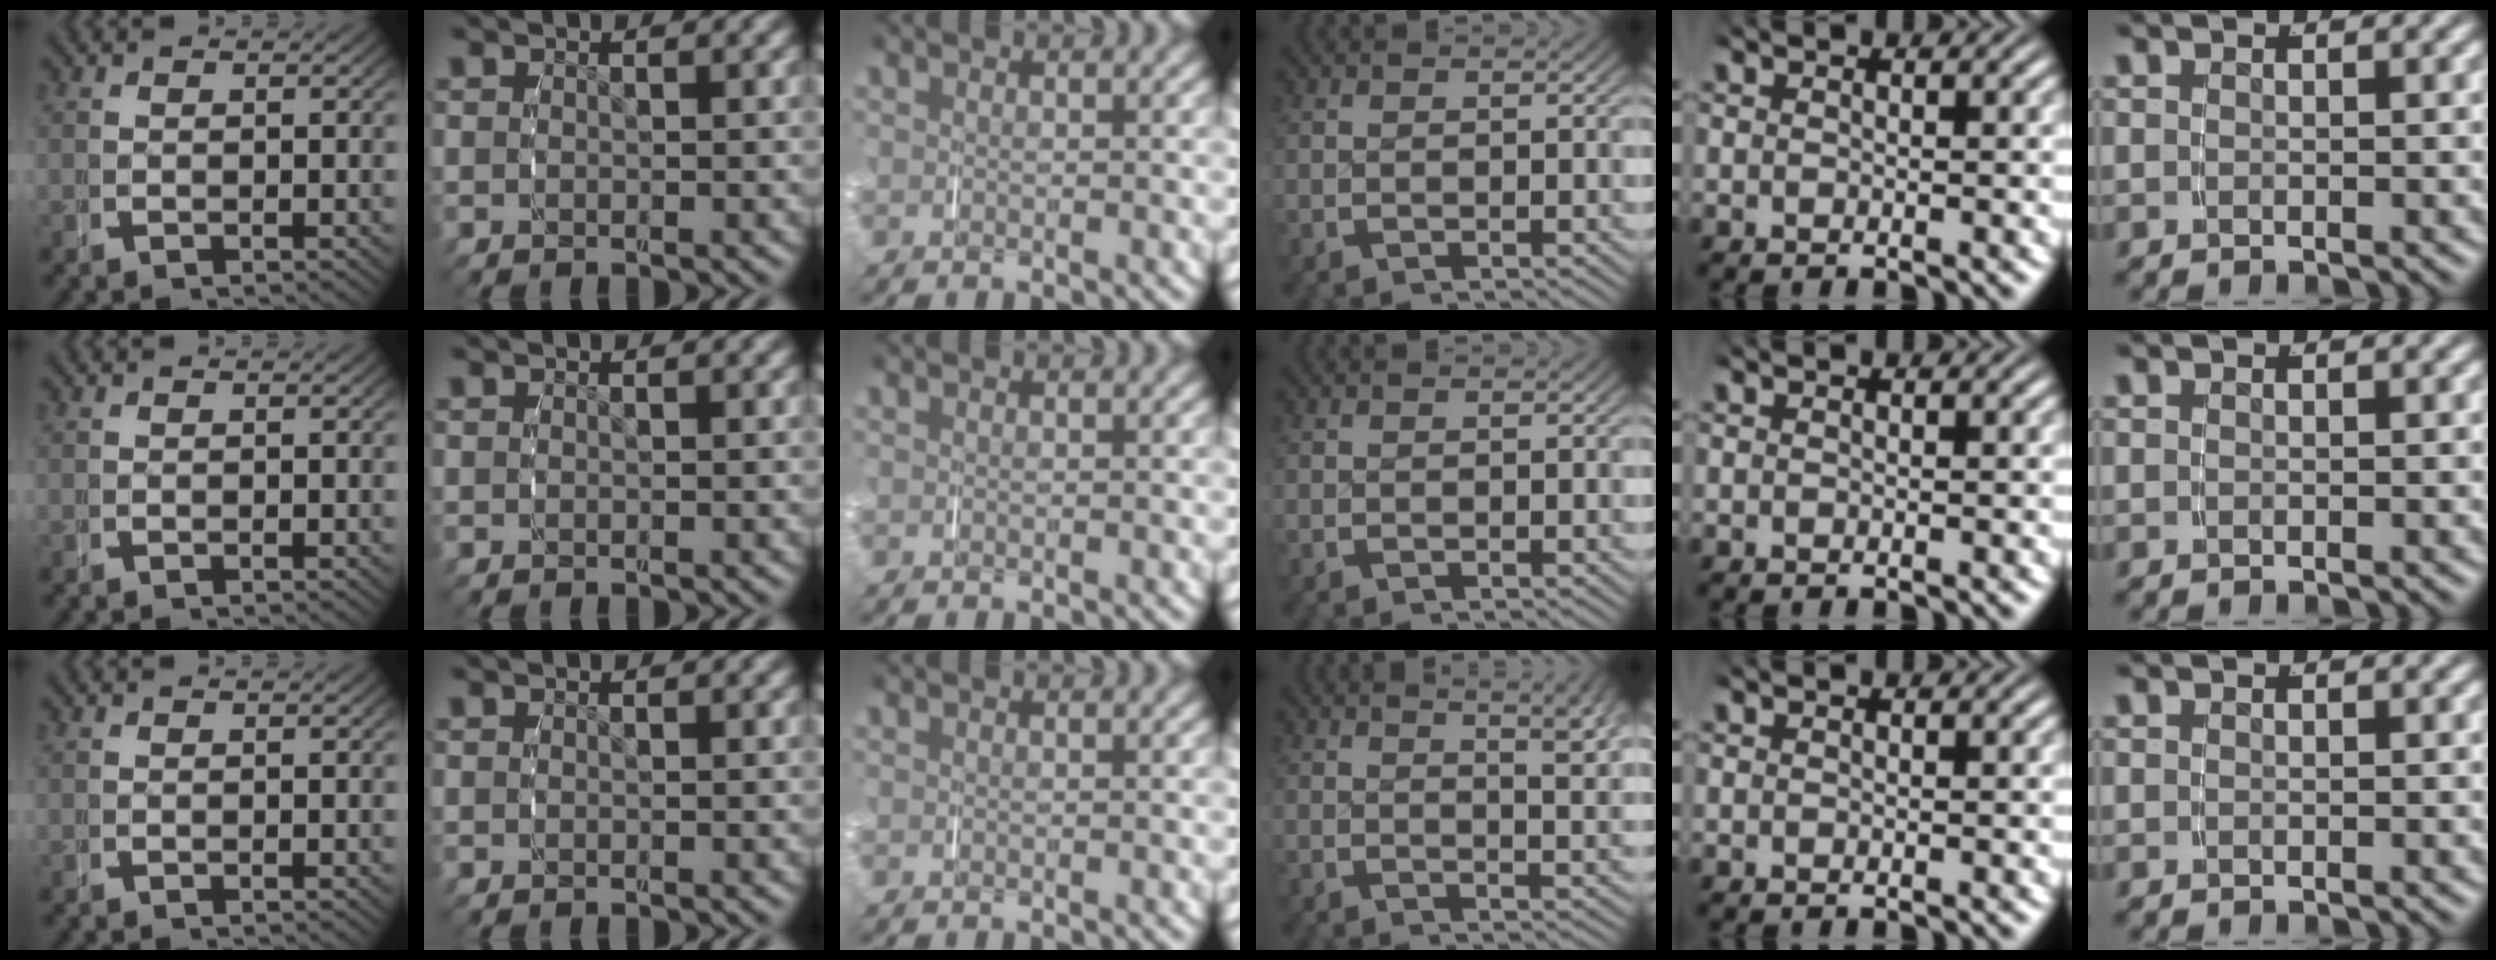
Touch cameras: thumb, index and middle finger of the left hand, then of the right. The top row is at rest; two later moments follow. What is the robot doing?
{"motion": "grasp_and_lifting", "object": "string"}